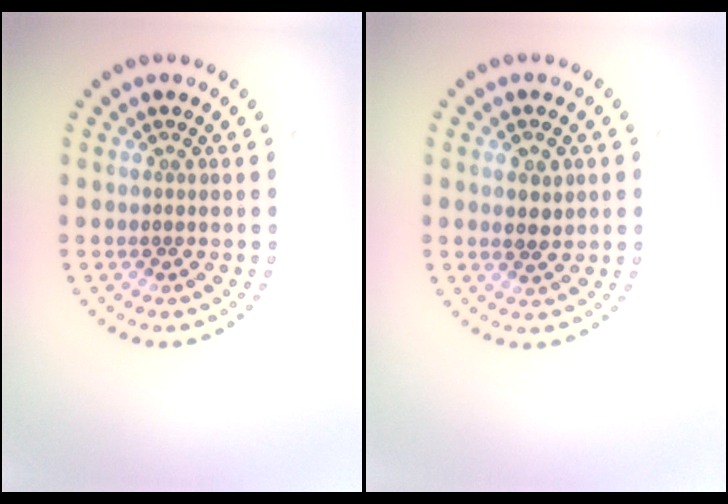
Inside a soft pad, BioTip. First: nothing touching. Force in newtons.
{"total": 1.7, "press": 1.6, "slide": 0.2}